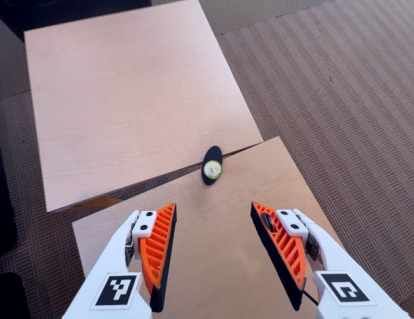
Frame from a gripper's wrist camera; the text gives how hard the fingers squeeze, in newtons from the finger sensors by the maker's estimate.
{"total": 0.6, "left": 0.5, "right": 0.8}